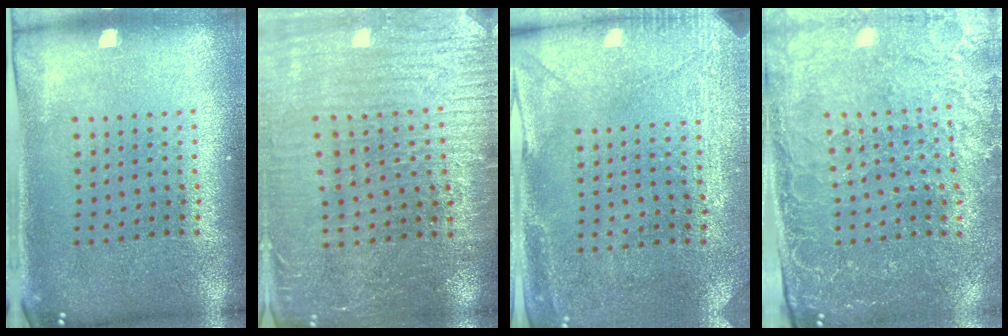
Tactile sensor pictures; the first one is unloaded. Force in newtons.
{"total": 3.1, "press": 3.0, "slide": 0.9}
{"total": 3.0, "press": 2.6, "slide": 1.4}
{"total": 2.9, "press": 2.8, "slide": 0.8}